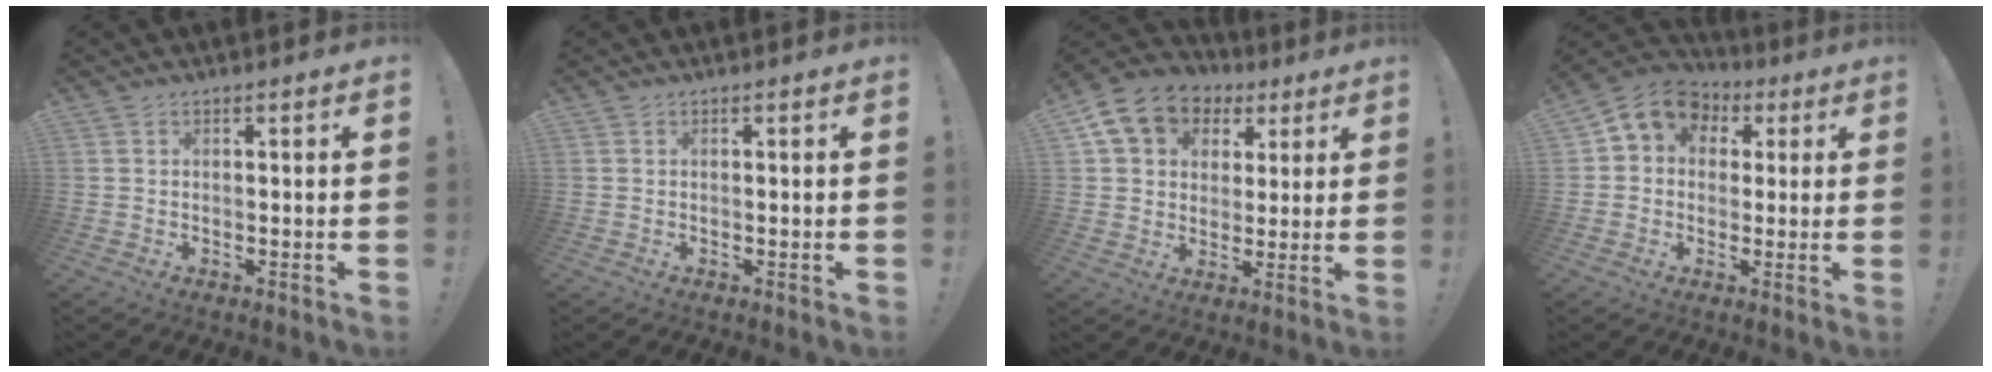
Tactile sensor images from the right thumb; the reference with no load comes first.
{"total": 0.0}
{"total": 12.8, "force": [5.8, 10.0, 5.5], "torque": [-0.086, -0.024, 0.114]}
{"total": 9.5, "force": [3.4, 7.8, 4.3], "torque": [-0.062, -0.007, 0.067]}